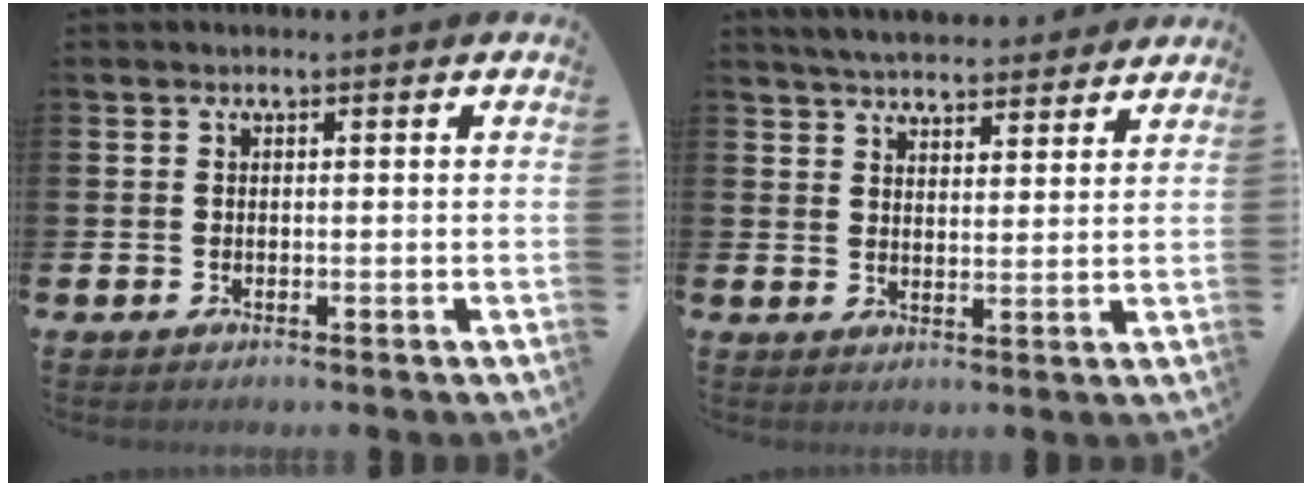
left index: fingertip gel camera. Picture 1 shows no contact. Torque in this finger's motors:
{"motor_torque": [-0.35, -1.79, 0.03, 0.17]}